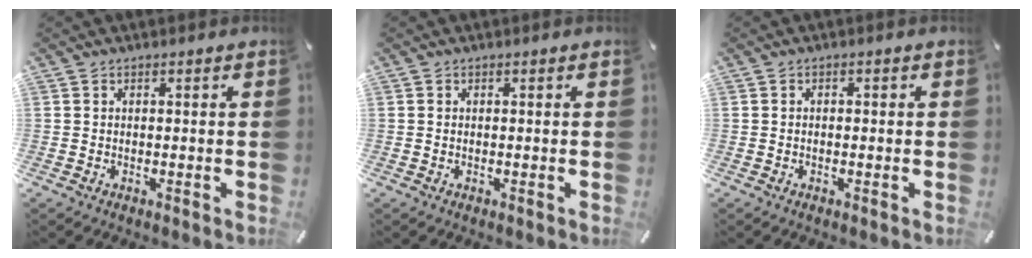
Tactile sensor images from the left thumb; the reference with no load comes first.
{"total": 0.5, "force": [0.0, 0.3, 0.5], "torque": [-0.010, 0.001, -0.001]}
{"total": 0.6, "force": [-0.3, 0.3, 0.3], "torque": [-0.006, 0.000, -0.007]}